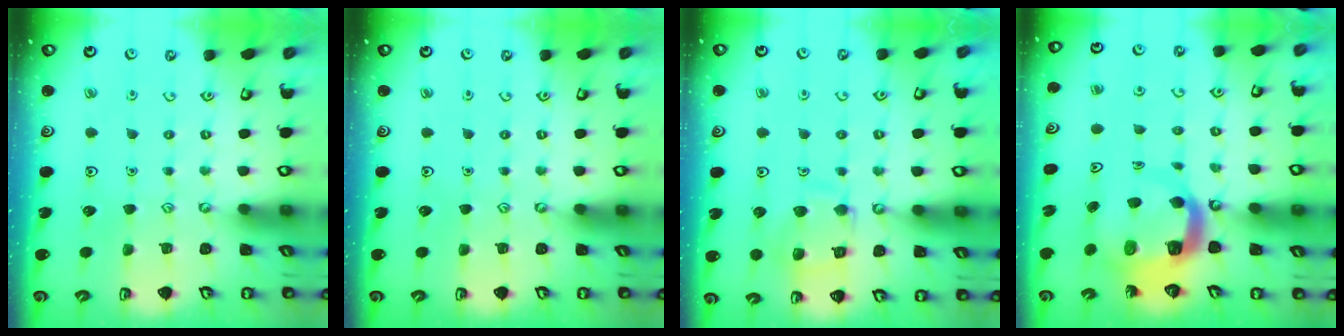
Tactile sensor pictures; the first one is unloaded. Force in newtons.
{"total": 0.0}
{"total": 11.6, "press": 11.5, "slide": 1.3}
{"total": 8.4, "press": 8.3, "slide": 0.9}